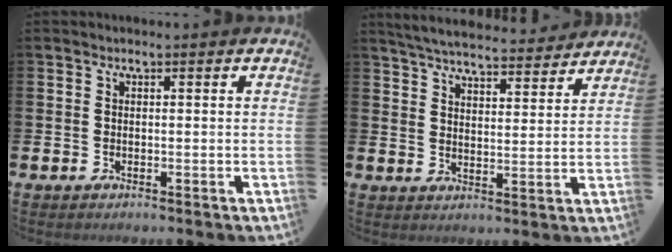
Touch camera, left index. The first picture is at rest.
{"total": 5.8, "force": [5.7, 0.7, 1.0], "torque": [-0.035, -0.042, 0.099]}